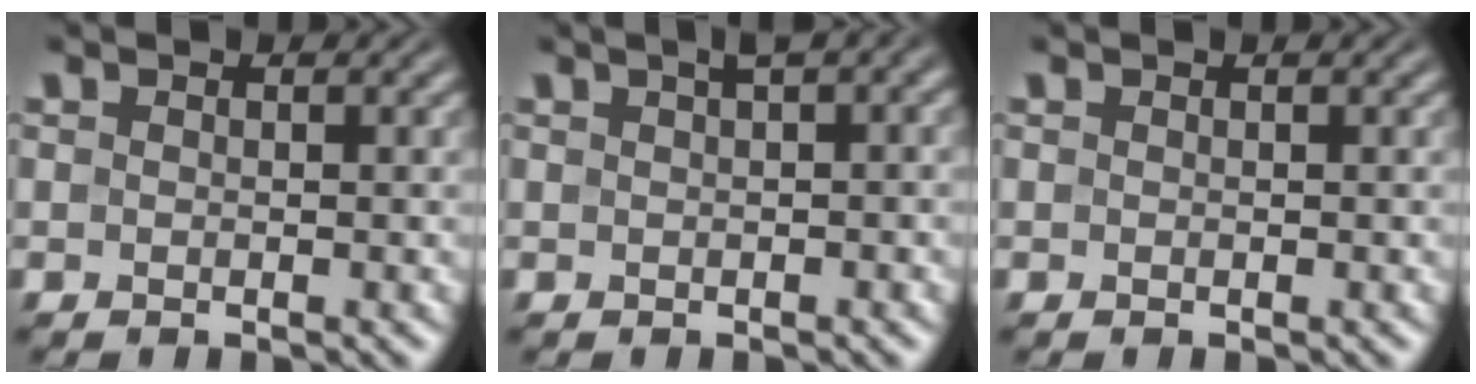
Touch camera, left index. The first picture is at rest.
{"total": 3.4, "force": [1.1, 1.1, 3.0], "torque": [-0.028, 0.016, 0.013]}
{"total": 0.0}